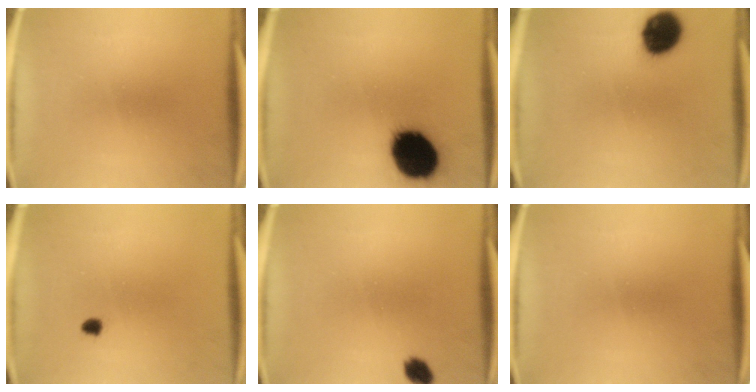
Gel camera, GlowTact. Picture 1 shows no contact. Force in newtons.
{"total": 19.7}
{"total": 12.1}
{"total": 1.3}
{"total": 2.9}
{"total": 0.0}